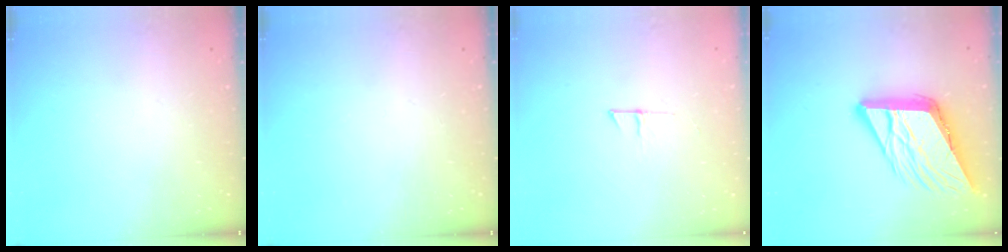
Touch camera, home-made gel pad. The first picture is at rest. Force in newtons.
{"total": 0.0}
{"total": 4.0, "press": 4.0, "slide": 0.4}
{"total": 16.4, "press": 16.2, "slide": 2.8}